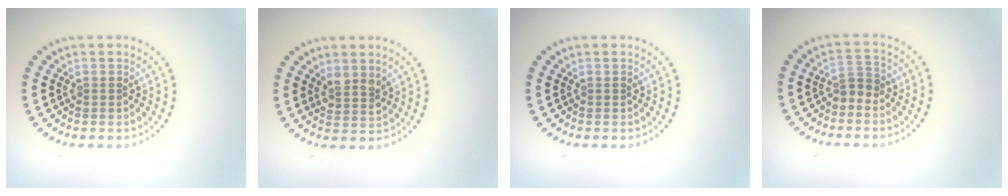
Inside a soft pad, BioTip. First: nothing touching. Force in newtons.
{"total": 1.8, "press": 1.6, "slide": 1.0}
{"total": 0.0}
{"total": 1.6, "press": 1.3, "slide": 0.9}